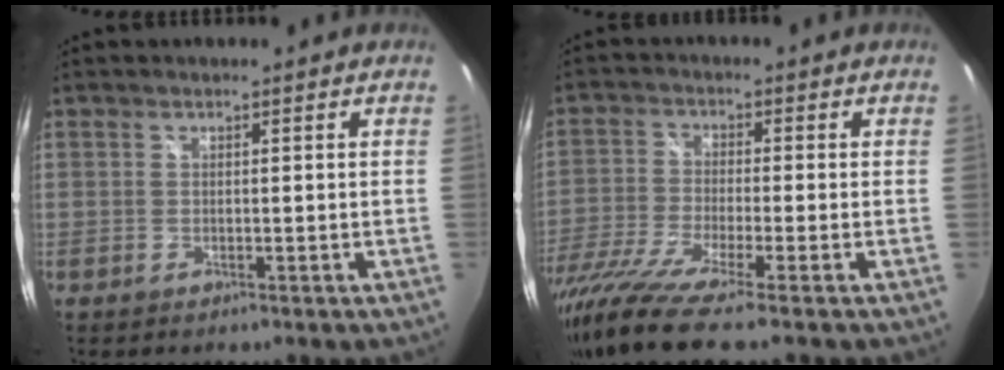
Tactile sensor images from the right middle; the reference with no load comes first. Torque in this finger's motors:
{"motor_torque": [1.15, -0.99, 0.46, 0.21]}